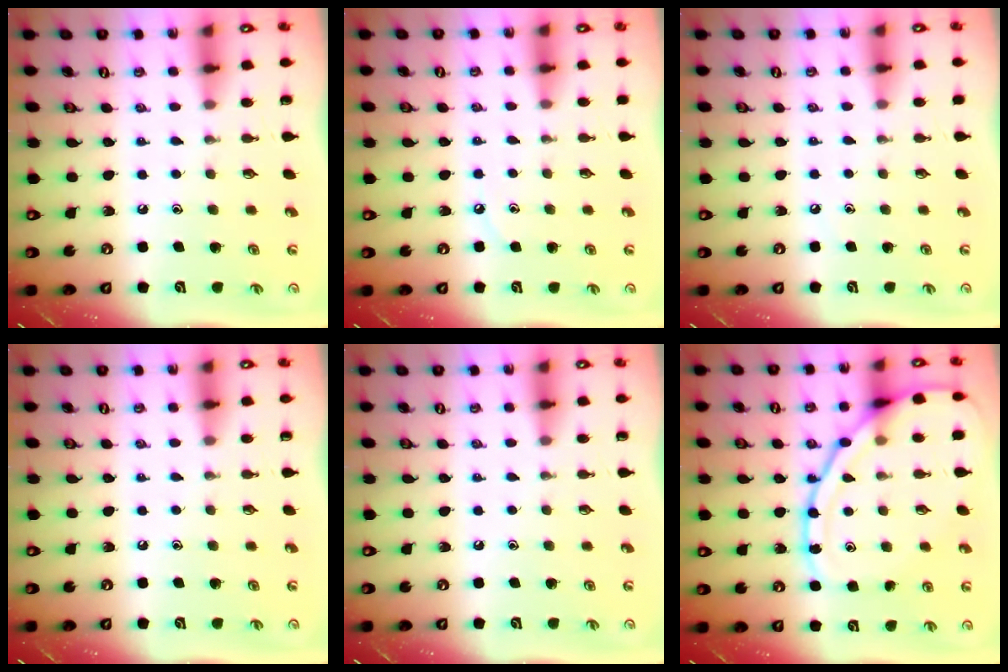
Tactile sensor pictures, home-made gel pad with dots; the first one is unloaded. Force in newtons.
{"total": 3.2, "press": 3.1, "slide": 0.5}
{"total": 1.5, "press": 1.5, "slide": 0.2}
{"total": 0.0}
{"total": 0.0}
{"total": 16.2, "press": 16.2, "slide": 1.4}